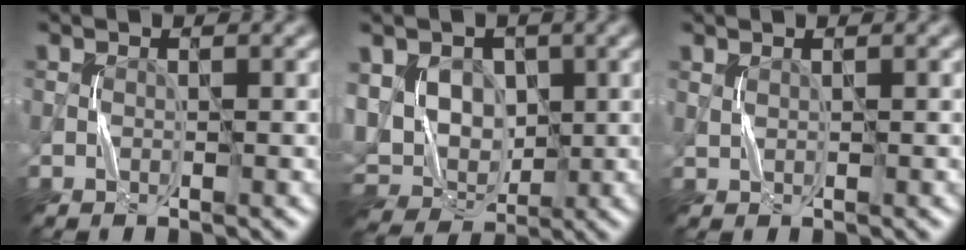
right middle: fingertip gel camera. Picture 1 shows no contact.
{"total": 7.7, "force": [1.0, 6.5, 4.0], "torque": [-0.065, 0.002, 0.014]}
{"total": 0.6, "force": [0.6, -0.1, 0.1], "torque": [-0.002, 0.000, 0.015]}